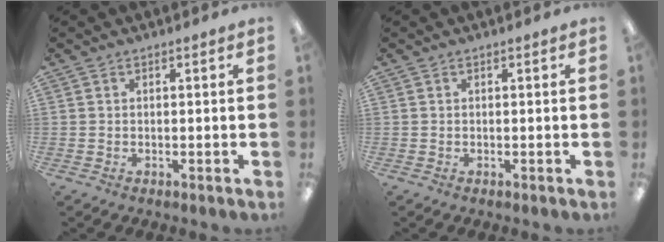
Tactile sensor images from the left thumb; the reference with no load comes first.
{"total": 0.0}